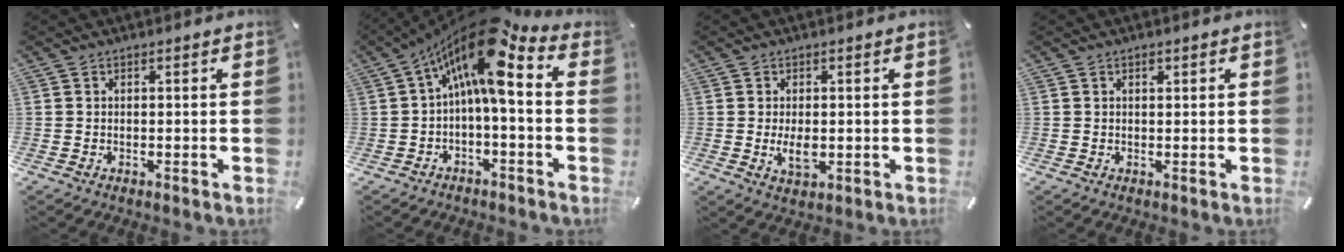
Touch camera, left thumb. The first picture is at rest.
{"total": 14.4, "force": [5.1, 5.0, 12.4], "torque": [-0.221, -0.032, 0.079]}
{"total": 4.1, "force": [-0.2, 2.3, 3.5], "torque": [-0.071, -0.006, -0.007]}
{"total": 0.9, "force": [0.5, 0.5, 0.6], "torque": [-0.013, 0.001, 0.008]}